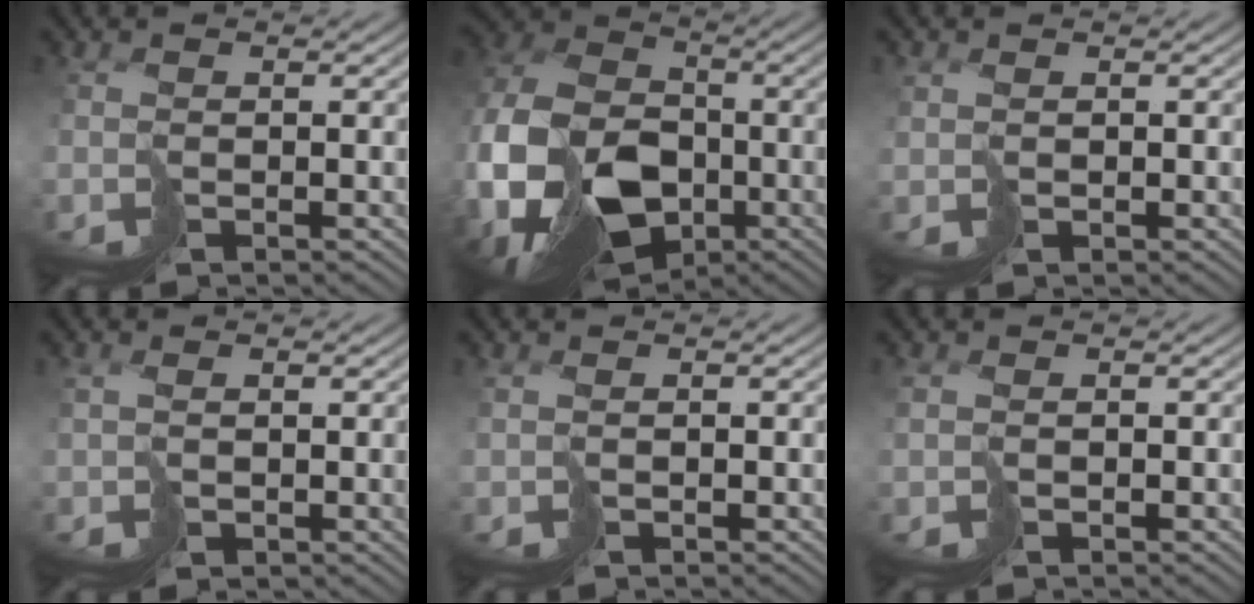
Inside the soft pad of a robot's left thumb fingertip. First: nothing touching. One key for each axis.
{"total": 16.9, "fx": -4.9, "fy": 11.6, "fz": 11.2, "tx": -0.260, "ty": -0.027, "tz": -0.073}
{"total": 1.1, "fx": 0.8, "fy": 0.7, "fz": 0.2, "tx": -0.013, "ty": -0.002, "tz": 0.019}
{"total": 1.8, "fx": 1.0, "fy": 0.7, "fz": 1.3, "tx": -0.029, "ty": 0.002, "tz": 0.026}
{"total": 0.9, "fx": 0.5, "fy": 0.5, "fz": 0.5, "tx": -0.014, "ty": 0.000, "tz": 0.012}
{"total": 1.4, "fx": 0.4, "fy": 1.1, "fz": 0.7, "tx": -0.025, "ty": -0.001, "tz": 0.011}